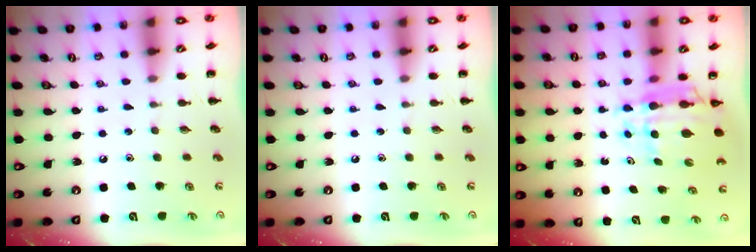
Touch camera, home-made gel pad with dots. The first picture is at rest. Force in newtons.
{"total": 0.0}
{"total": 9.1, "press": 8.4, "slide": 3.5}